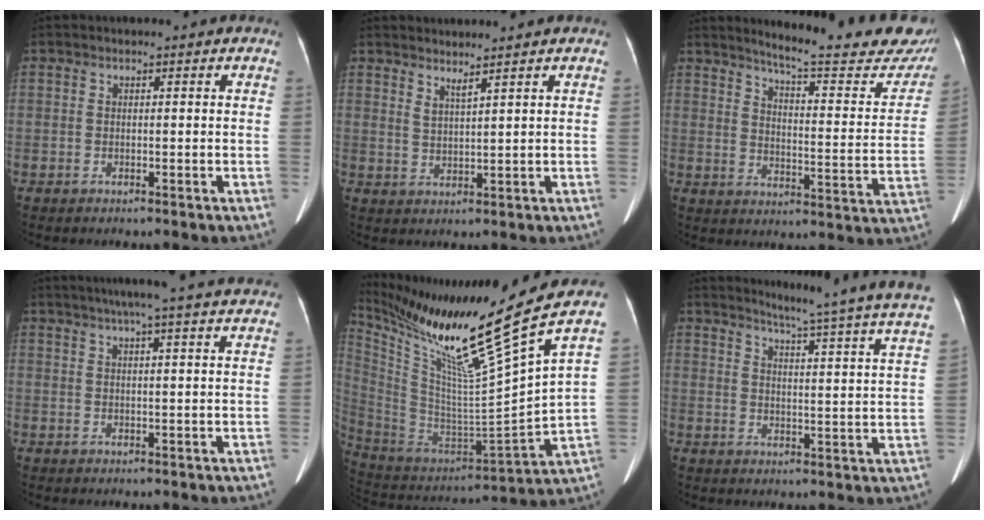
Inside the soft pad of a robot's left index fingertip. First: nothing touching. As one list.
[{"total": 2.2, "force": [1.8, -0.6, 1.0], "torque": [-0.025, -0.018, 0.037]}, {"total": 21.5, "force": [19.3, 1.9, 9.3], "torque": [-0.122, -0.079, 0.229]}, {"total": 15.7, "force": [13.4, -0.4, 8.2], "torque": [-0.129, 0.016, 0.160]}, {"total": 25.2, "force": [17.8, -2.2, 17.8], "torque": [-0.325, -0.056, 0.302]}, {"total": 21.2, "force": [18.5, -1.5, 10.1], "torque": [-0.147, -0.083, 0.218]}]